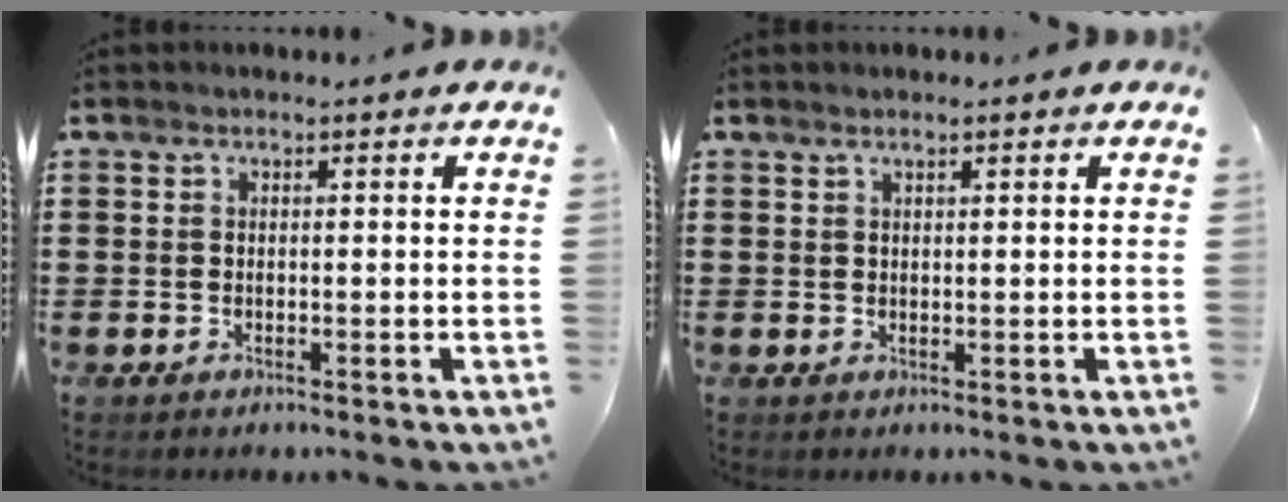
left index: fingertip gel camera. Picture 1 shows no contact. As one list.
[{"total": 0.9, "force": [0.6, 0.0, 0.6], "torque": [-0.013, 0.000, 0.012]}]